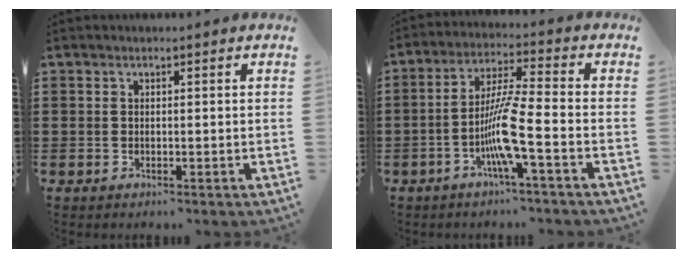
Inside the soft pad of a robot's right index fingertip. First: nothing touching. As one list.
[{"total": 8.4, "force": [-3.3, 0.2, 7.7], "torque": [-0.165, -0.013, -0.070]}]